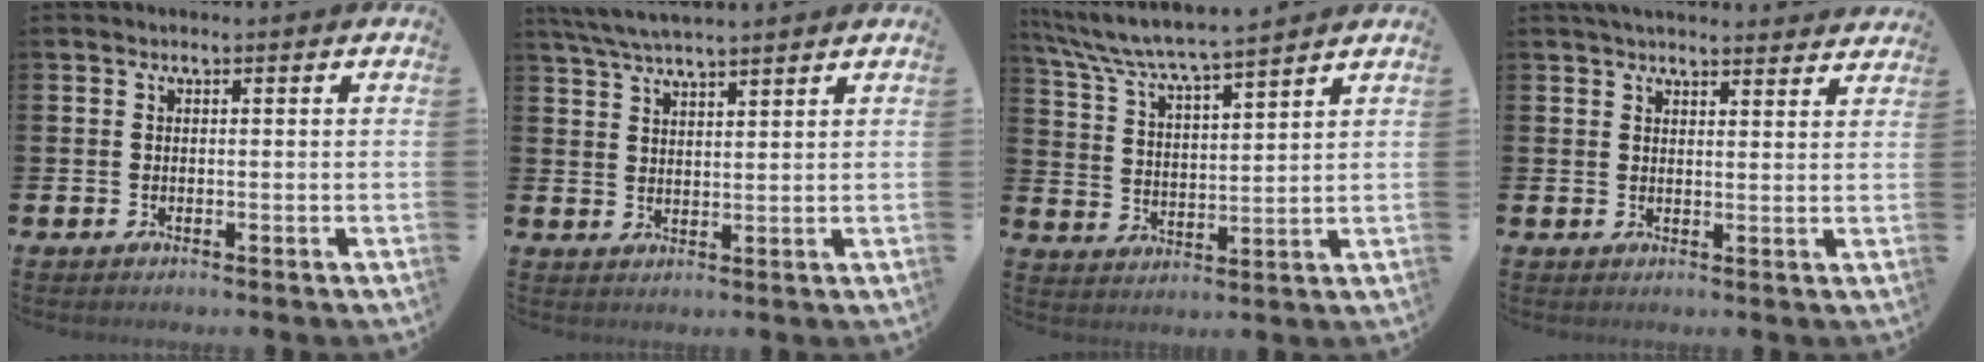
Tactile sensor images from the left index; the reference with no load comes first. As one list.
[{"total": 5.1, "force": [4.8, 0.3, 1.7], "torque": [-0.050, -0.012, 0.089]}, {"total": 6.6, "force": [6.2, 0.3, 2.1], "torque": [-0.065, -0.042, 0.105]}, {"total": 3.9, "force": [3.8, 0.4, 0.7], "torque": [-0.017, -0.015, 0.069]}]